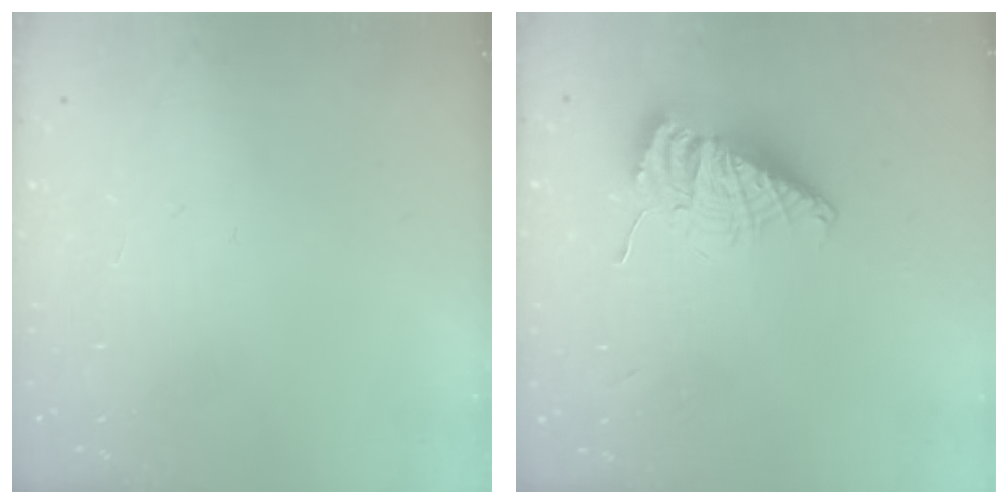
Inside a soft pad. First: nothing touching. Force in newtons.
{"total": 9.8, "press": 9.8, "slide": 1.1}